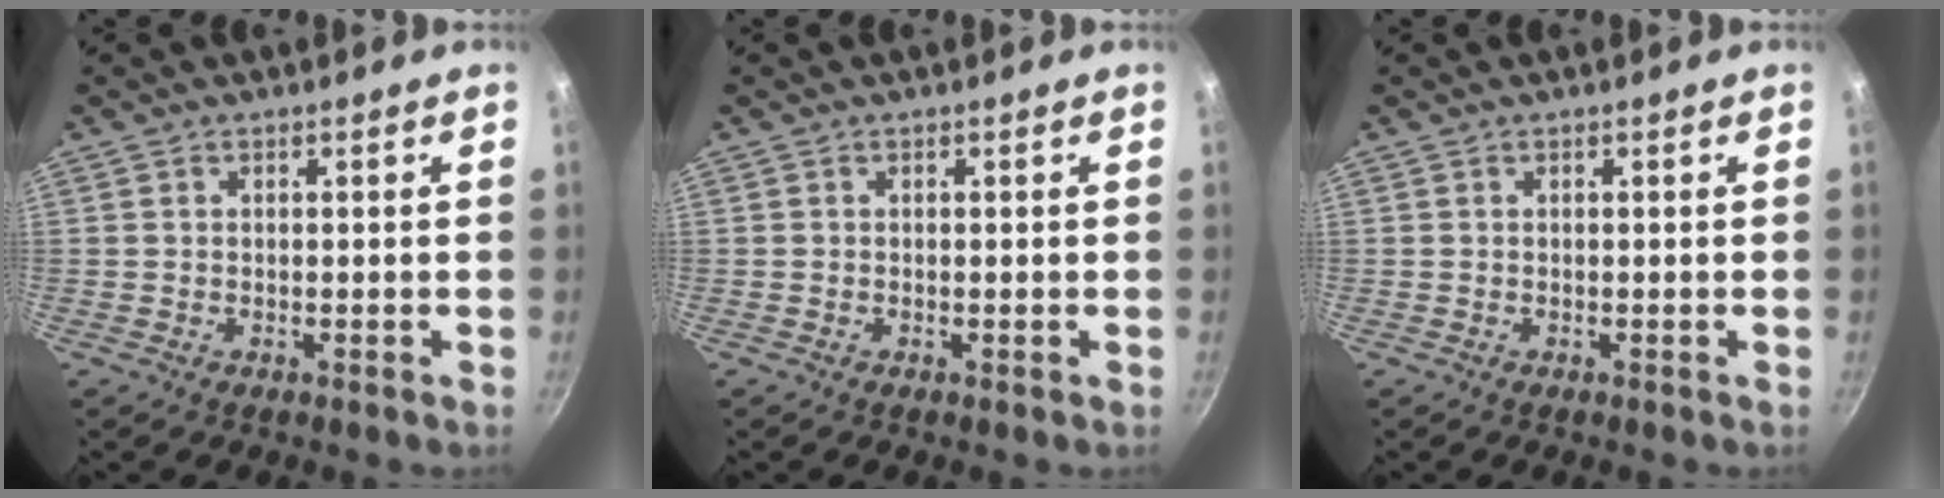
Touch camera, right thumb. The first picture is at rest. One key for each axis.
{"total": 0.0}
{"total": 0.0}